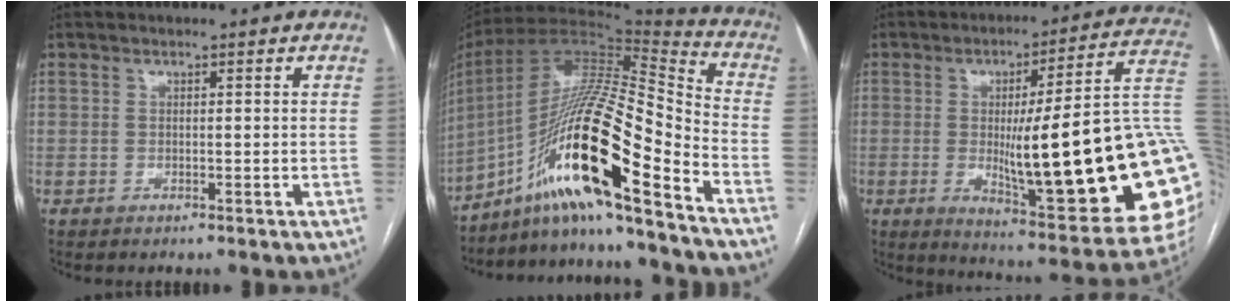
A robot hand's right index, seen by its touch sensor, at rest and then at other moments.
{"total": 22.0, "force": [-13.0, 1.4, 17.7], "torque": [-0.337, -0.001, -0.237]}
{"total": 31.0, "force": [-2.0, 3.2, 30.8], "torque": [-0.330, -0.005, -0.030]}